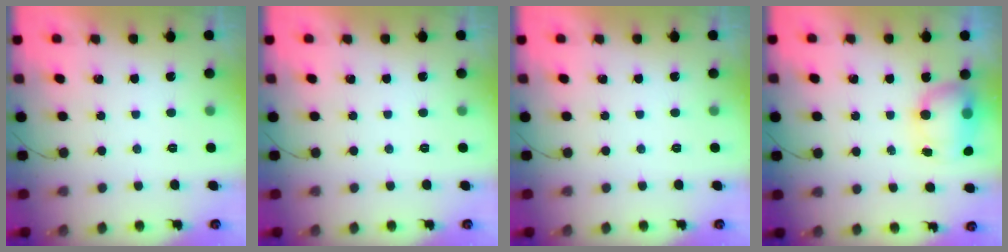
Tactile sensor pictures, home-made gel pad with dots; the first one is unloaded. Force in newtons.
{"total": 0.0}
{"total": 0.0}
{"total": 7.5, "press": 7.2, "slide": 1.9}